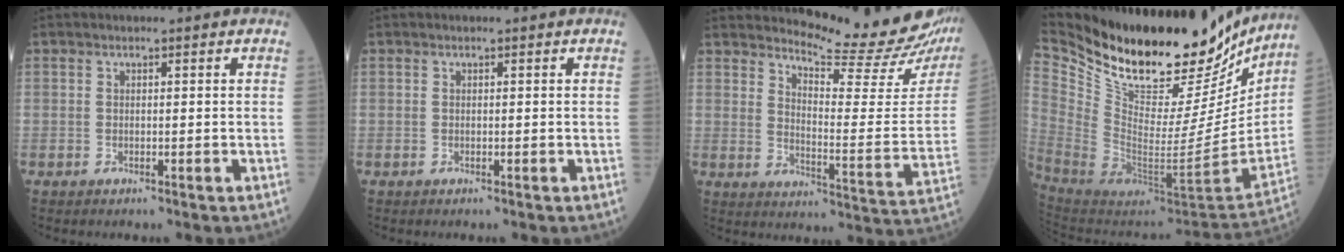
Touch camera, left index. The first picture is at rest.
{"total": 0.0}
{"total": 18.5, "force": [17.7, 0.7, 5.4], "torque": [-0.081, -0.117, 0.214]}
{"total": 33.7, "force": [28.1, 11.4, 14.8], "torque": [-0.286, -0.051, 0.435]}